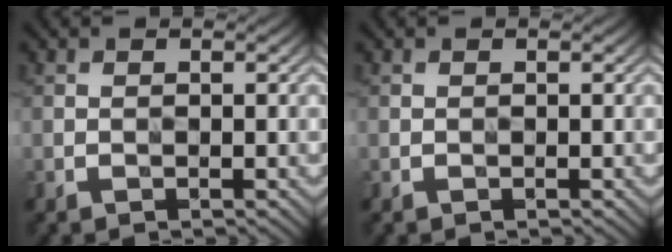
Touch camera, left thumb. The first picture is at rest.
{"total": 0.0}